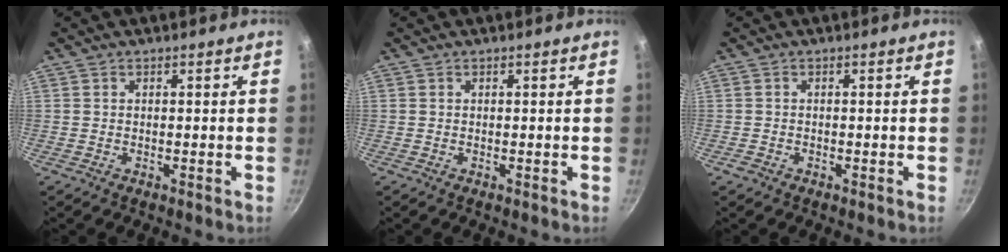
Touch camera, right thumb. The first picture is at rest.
{"total": 0.0}
{"total": 1.1, "force": [-0.7, 0.7, 0.4], "torque": [-0.013, 0.004, -0.013]}